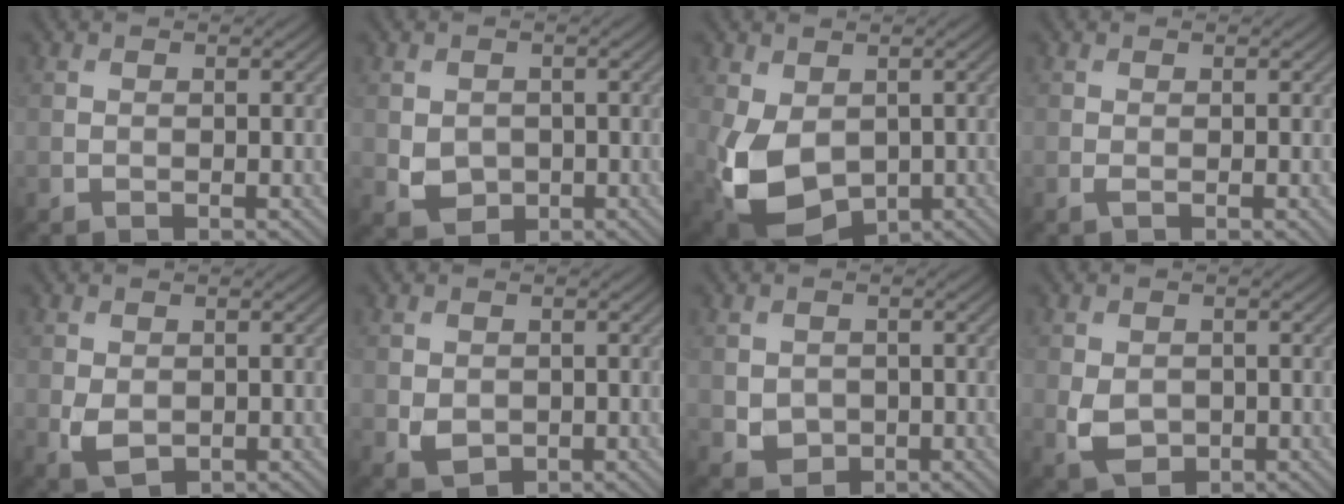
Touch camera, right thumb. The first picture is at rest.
{"total": 3.1, "force": [-0.2, 2.7, 1.4], "torque": [-0.042, -0.007, -0.001]}
{"total": 10.3, "force": [-1.7, 7.2, 7.2], "torque": [-0.188, -0.028, -0.030]}
{"total": 1.2, "force": [-0.3, 0.5, 1.1], "torque": [-0.028, 0.002, -0.005]}
{"total": 2.9, "force": [-0.6, 2.1, 1.9], "torque": [-0.050, -0.008, -0.007]}
{"total": 2.3, "force": [-0.4, 1.9, 1.2], "torque": [-0.033, -0.003, -0.005]}
{"total": 2.5, "force": [-0.3, 2.3, 1.0], "torque": [-0.032, -0.005, -0.004]}
{"total": 3.5, "force": [-0.8, 2.7, 2.1], "torque": [-0.053, -0.007, -0.013]}